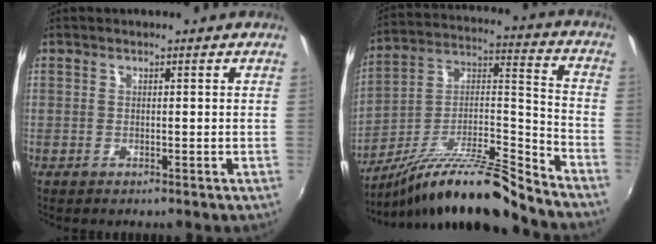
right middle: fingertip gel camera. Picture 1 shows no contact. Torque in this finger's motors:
{"motor_torque": [0.88, -1.26, 0.05, 0.00]}